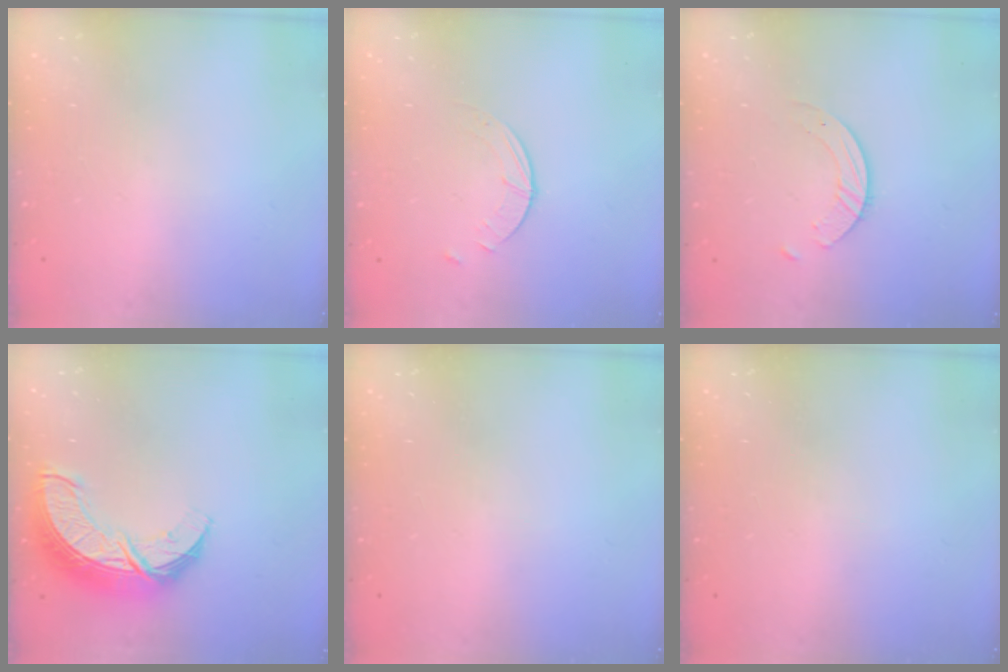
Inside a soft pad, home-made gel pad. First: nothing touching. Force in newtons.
{"total": 0.9, "press": 0.9, "slide": 0.2}
{"total": 4.5, "press": 4.5, "slide": 0.3}
{"total": 14.4, "press": 14.4, "slide": 1.0}
{"total": 0.0}
{"total": 0.0}